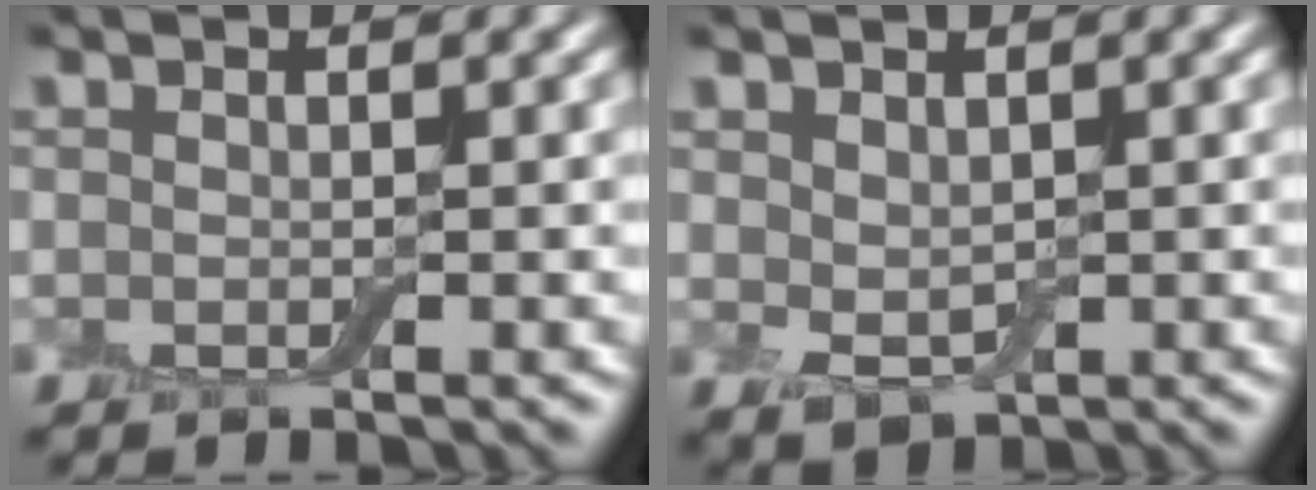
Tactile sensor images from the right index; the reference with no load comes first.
{"total": 2.0, "force": [0.7, 1.4, 1.3], "torque": [-0.029, -0.004, 0.019]}